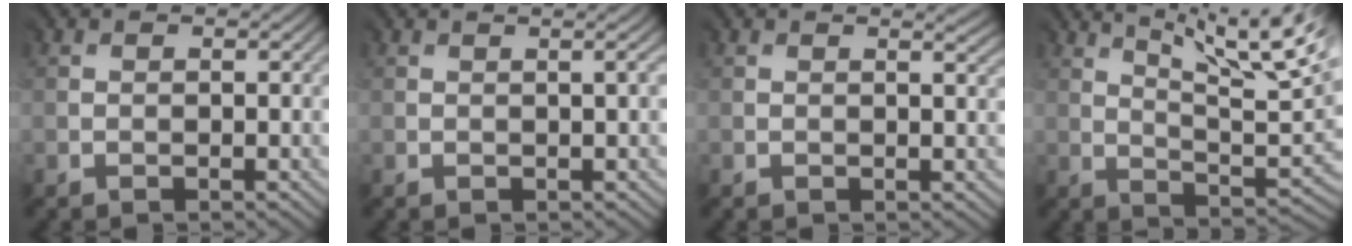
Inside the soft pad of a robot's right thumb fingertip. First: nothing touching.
{"total": 1.2, "force": [0.4, 0.2, 1.1], "torque": [-0.005, 0.006, 0.005]}
{"total": 1.7, "force": [0.7, 0.4, 1.5], "torque": [-0.021, 0.000, 0.011]}
{"total": 13.5, "force": [8.0, 3.0, 10.5], "torque": [-0.173, 0.018, 0.129]}